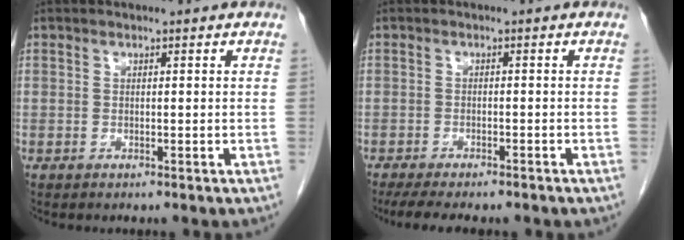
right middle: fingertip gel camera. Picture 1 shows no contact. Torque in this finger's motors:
{"motor_torque": [1.14, -1.00, 0.16, 0.05]}